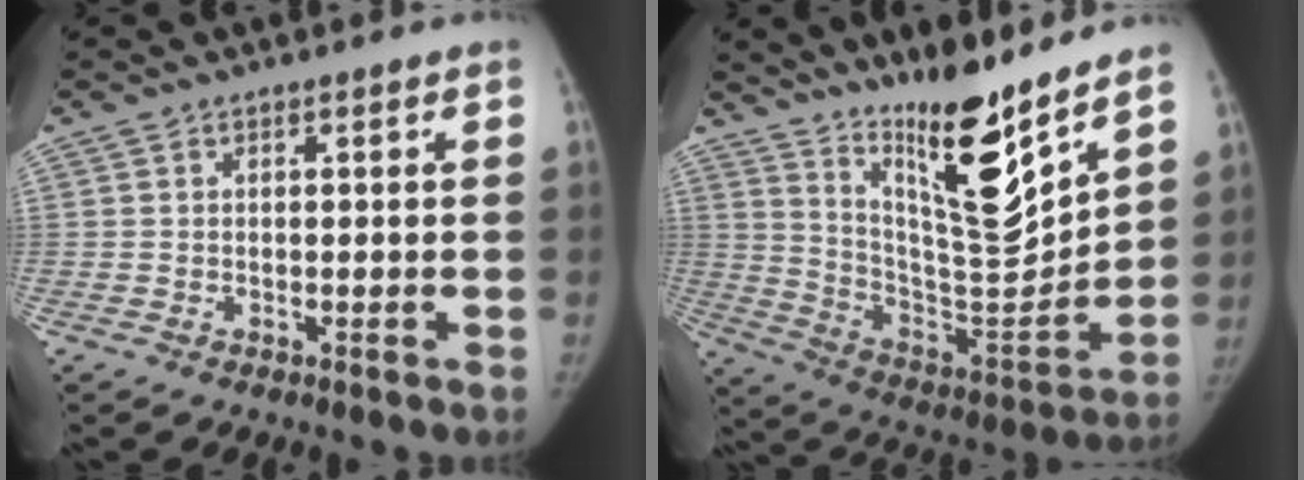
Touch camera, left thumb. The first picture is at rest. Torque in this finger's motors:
{"motor_torque": [1.08, -0.64, 1.49, -1.27, 0.32]}